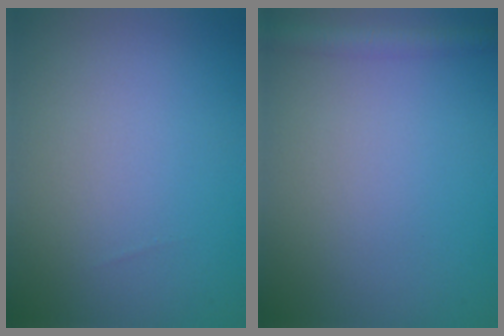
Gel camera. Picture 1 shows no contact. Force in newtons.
{"total": 2.1, "press": 2.1, "slide": 0.1}